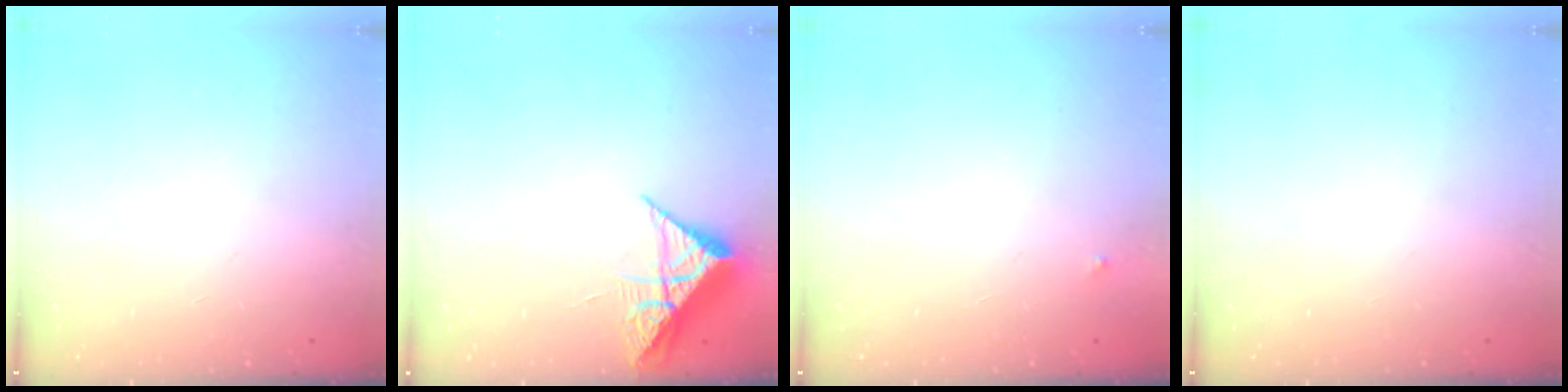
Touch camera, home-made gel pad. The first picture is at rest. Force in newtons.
{"total": 7.6, "press": 7.6, "slide": 0.4}
{"total": 2.5, "press": 2.4, "slide": 0.4}
{"total": 0.0}